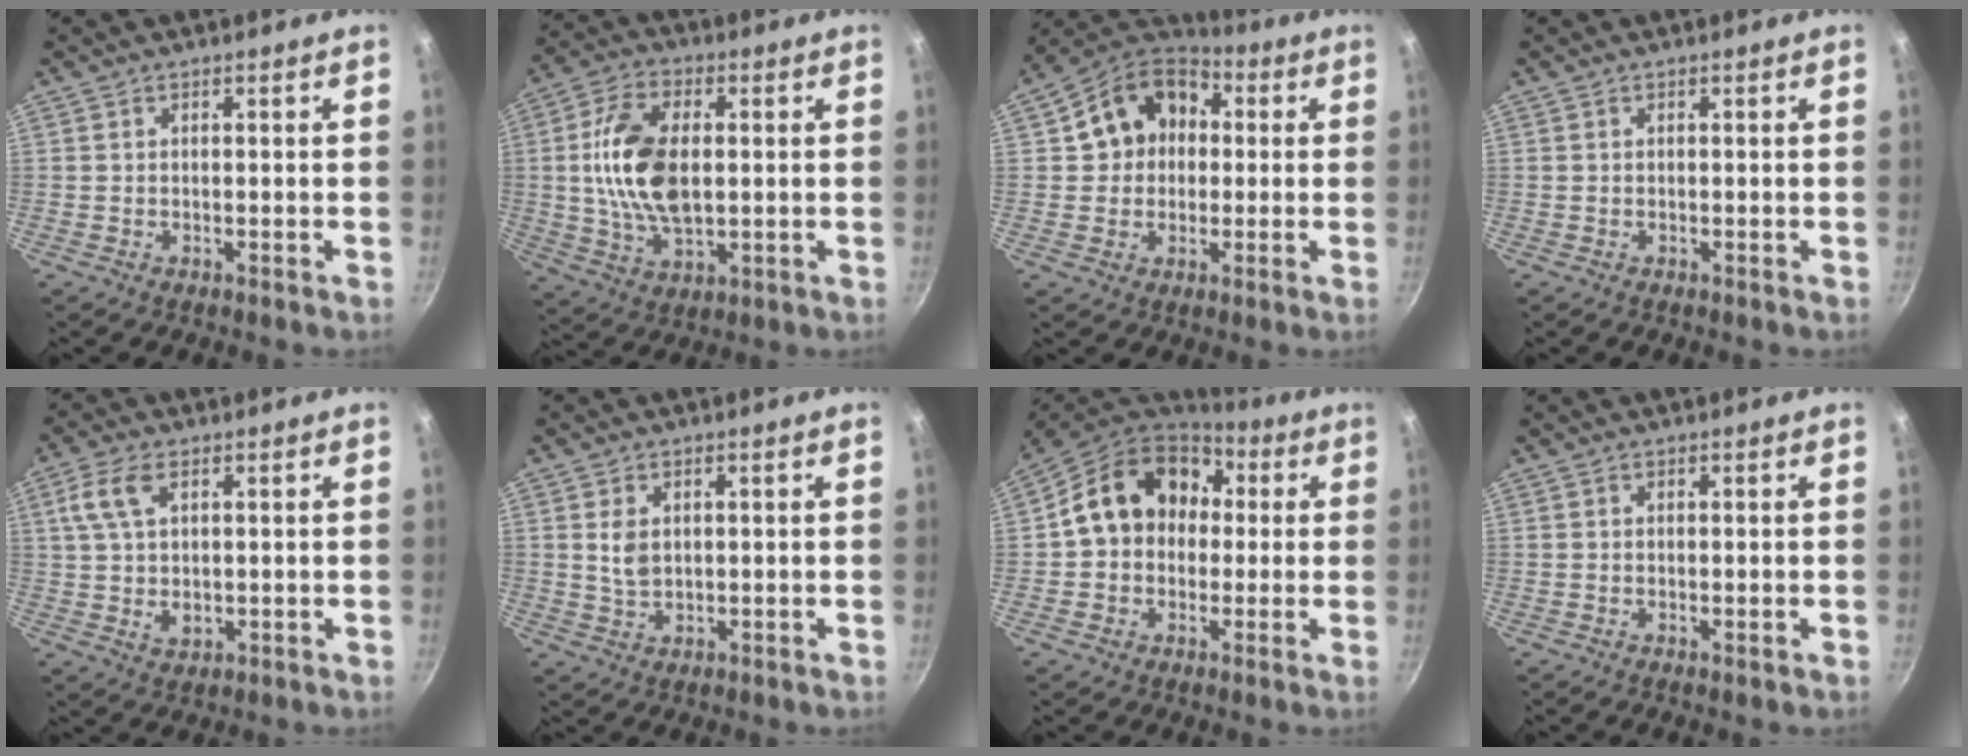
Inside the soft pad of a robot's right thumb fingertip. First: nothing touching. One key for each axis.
{"total": 13.9, "fx": 0.7, "fy": 7.7, "fz": 11.5, "tx": -0.221, "ty": 0.006, "tz": 0.013}
{"total": 13.2, "fx": 1.7, "fy": 10.9, "fz": 7.4, "tx": -0.080, "ty": 0.025, "tz": 0.018}
{"total": 0.0}
{"total": 8.3, "fx": 2.0, "fy": 4.9, "fz": 6.4, "tx": -0.128, "ty": 0.000, "tz": 0.043}
{"total": 3.6, "fx": 0.7, "fy": 2.7, "fz": 2.3, "tx": -0.032, "ty": -0.008, "tz": 0.019}
{"total": 16.2, "fx": 1.2, "fy": 13.0, "fz": 9.7, "tx": -0.137, "ty": 0.041, "tz": 0.012}
{"total": 0.8, "fx": -0.2, "fy": 0.2, "fz": 0.7, "tx": -0.013, "ty": -0.004, "tz": -0.003}